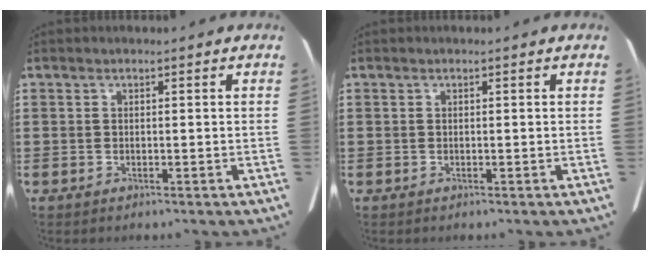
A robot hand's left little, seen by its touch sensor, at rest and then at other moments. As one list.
[{"total": 0.0}]